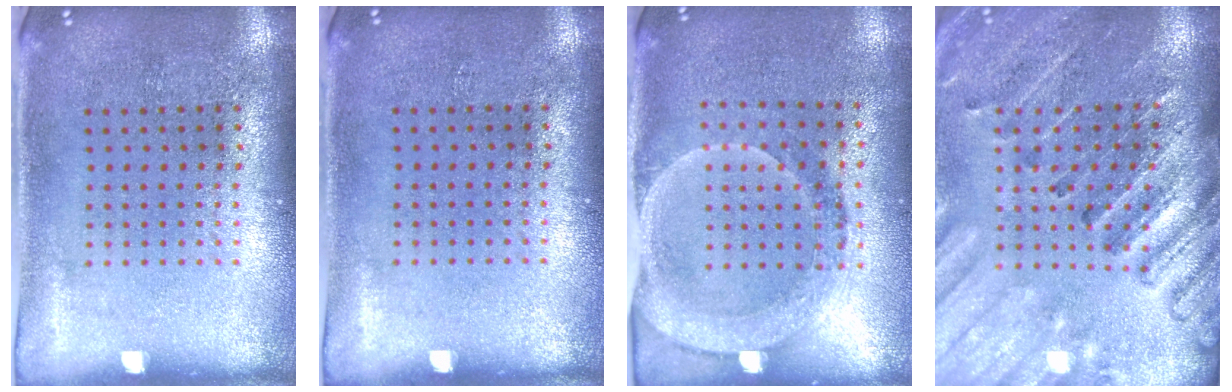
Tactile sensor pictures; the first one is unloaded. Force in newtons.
{"total": 0.0}
{"total": 1.9, "press": 1.7, "slide": 0.9}
{"total": 2.7, "press": 2.6, "slide": 0.2}